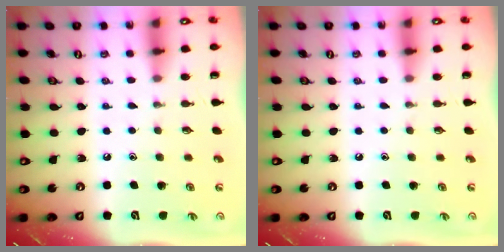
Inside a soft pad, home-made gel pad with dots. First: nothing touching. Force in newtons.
{"total": 0.0}